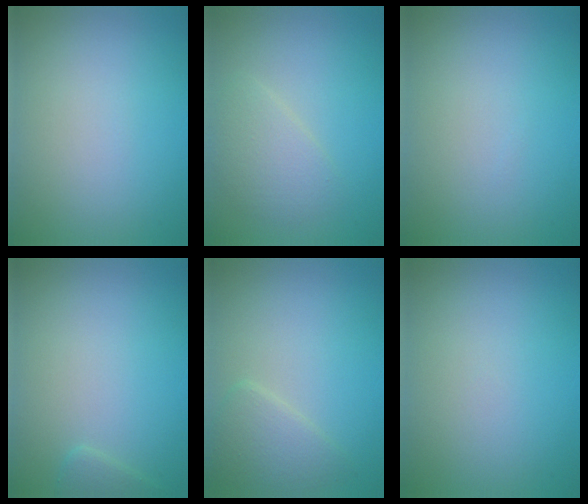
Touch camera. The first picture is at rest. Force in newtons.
{"total": 2.5, "press": 2.5, "slide": 0.1}
{"total": 0.0}
{"total": 0.9, "press": 0.9, "slide": 0.0}
{"total": 2.5, "press": 2.5, "slide": 0.0}
{"total": 0.0}